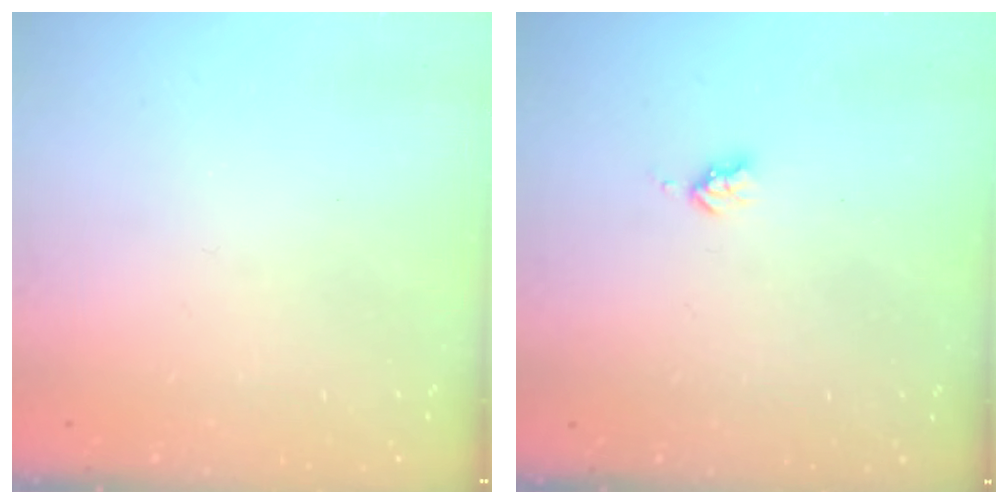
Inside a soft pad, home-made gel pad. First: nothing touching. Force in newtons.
{"total": 2.7, "press": 2.6, "slide": 0.5}